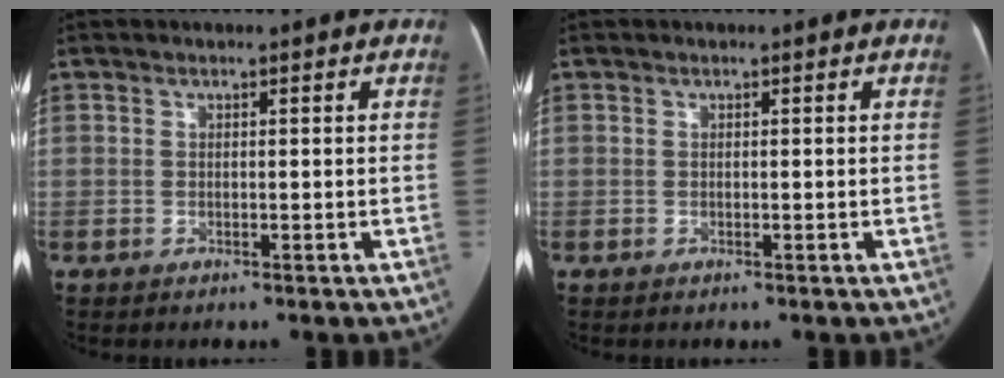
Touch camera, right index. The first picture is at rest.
{"total": 0.0}